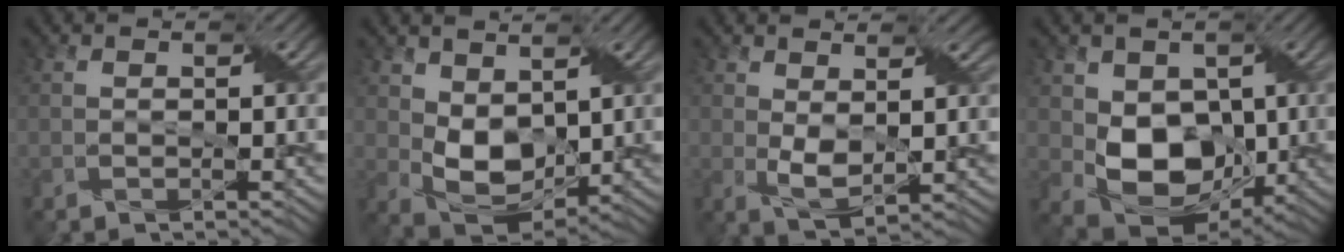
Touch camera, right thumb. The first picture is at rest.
{"total": 6.8, "force": [1.9, 4.5, 4.7], "torque": [-0.109, -0.012, 0.038]}
{"total": 4.5, "force": [1.3, 2.4, 3.5], "torque": [-0.081, -0.004, 0.028]}
{"total": 8.9, "force": [0.2, 6.8, 5.7], "torque": [-0.115, -0.018, 0.006]}